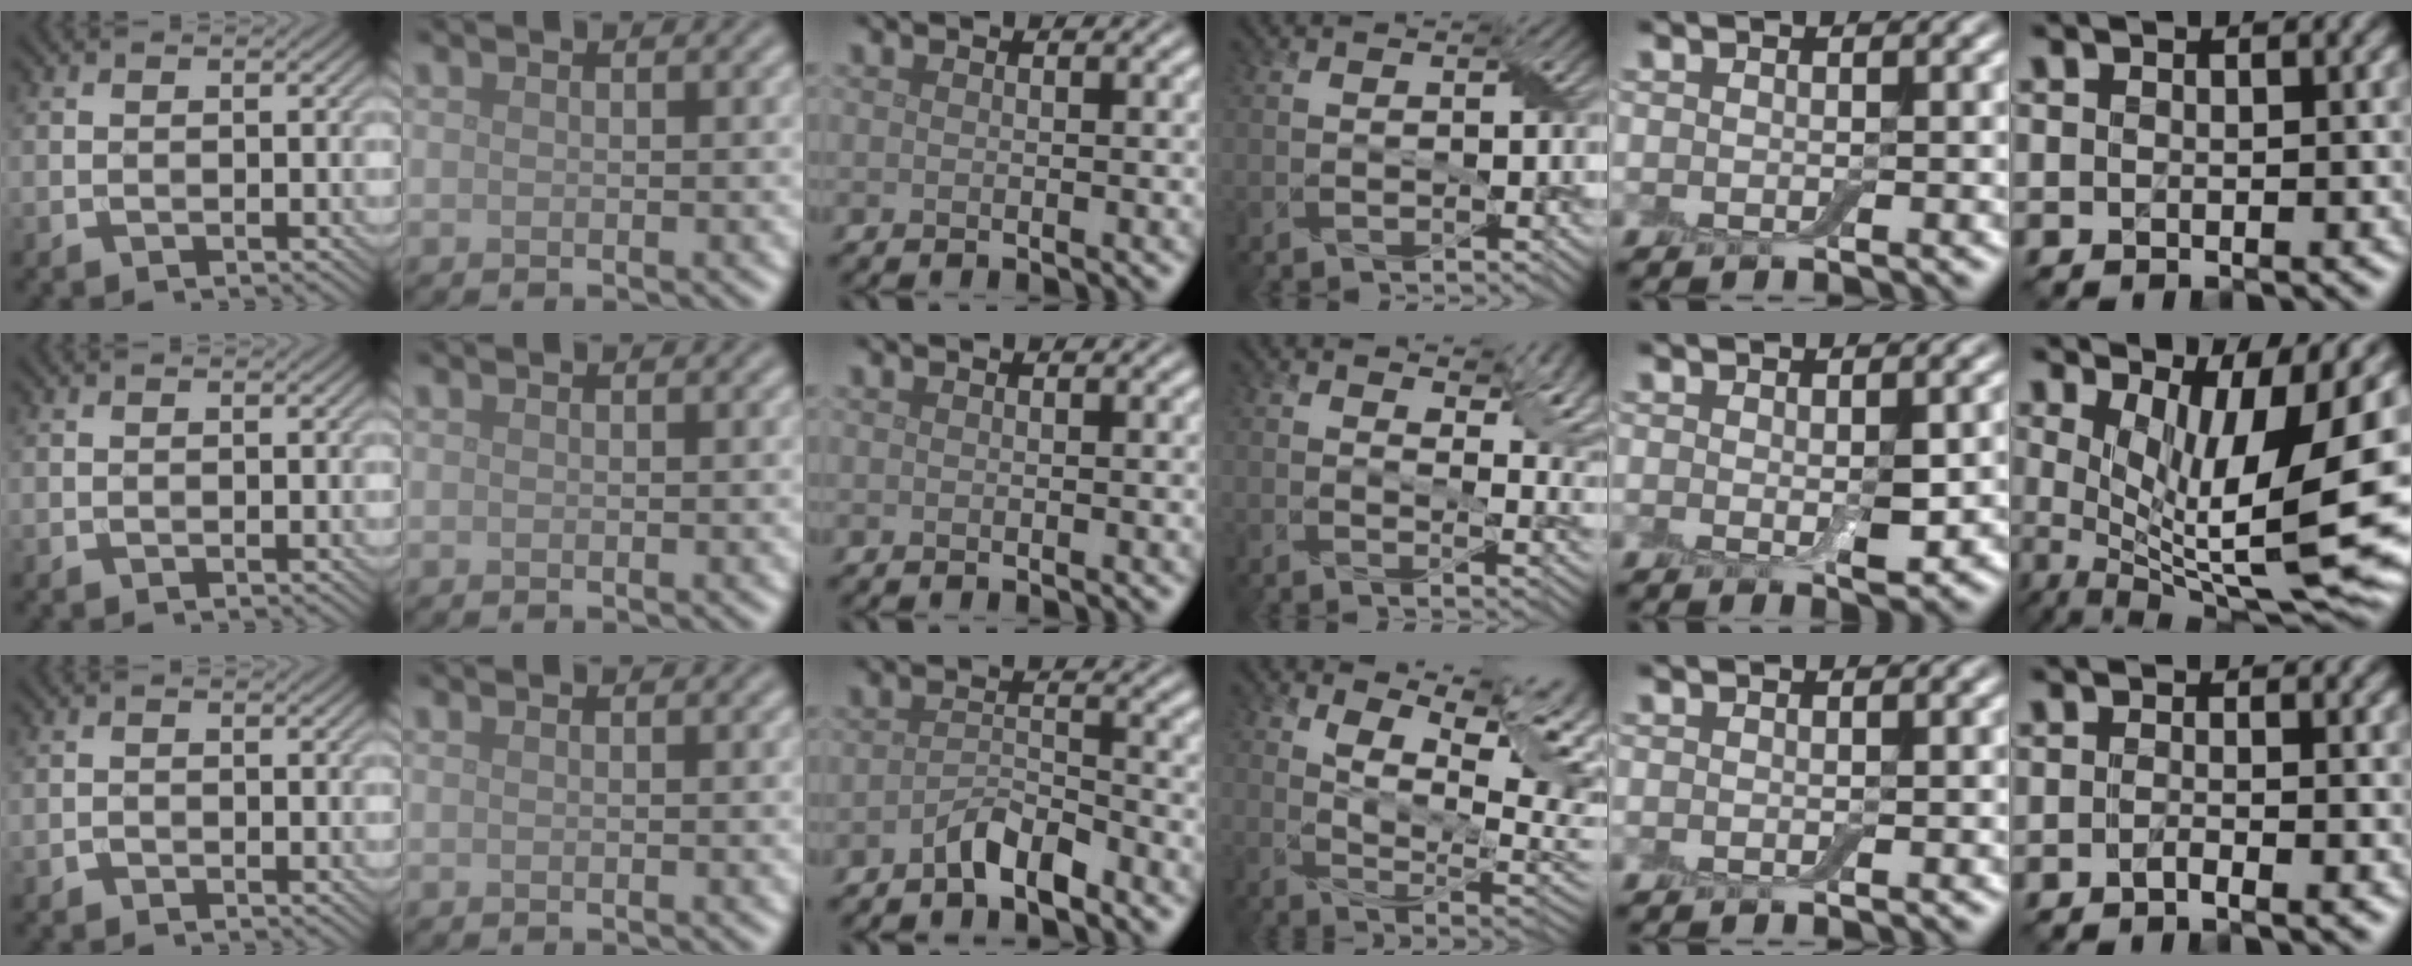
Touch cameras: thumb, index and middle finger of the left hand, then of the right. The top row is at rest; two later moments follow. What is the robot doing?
{"motion": "peel", "object": "aluminum foil"}